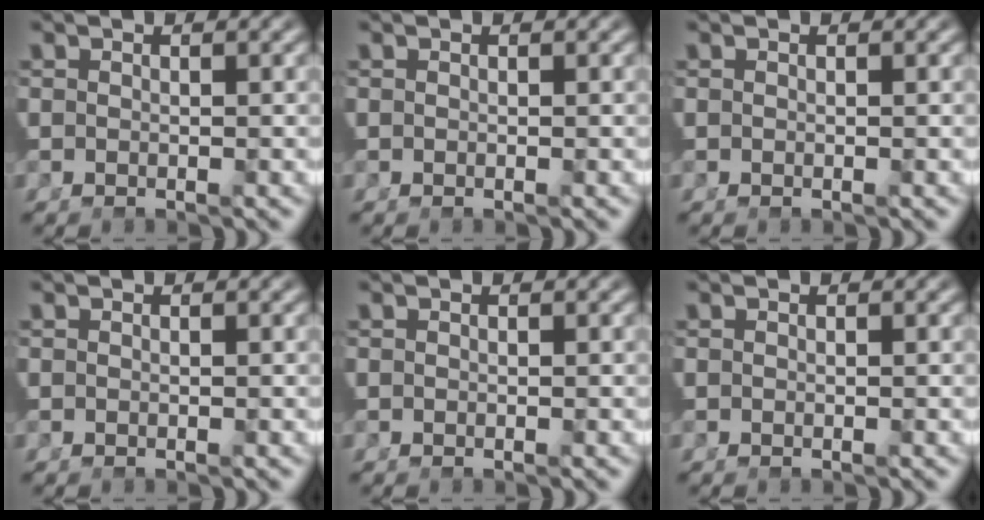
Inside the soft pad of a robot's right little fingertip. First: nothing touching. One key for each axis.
{"total": 0.0}
{"total": 0.0}
{"total": 0.0}
{"total": 0.0}
{"total": 0.0}